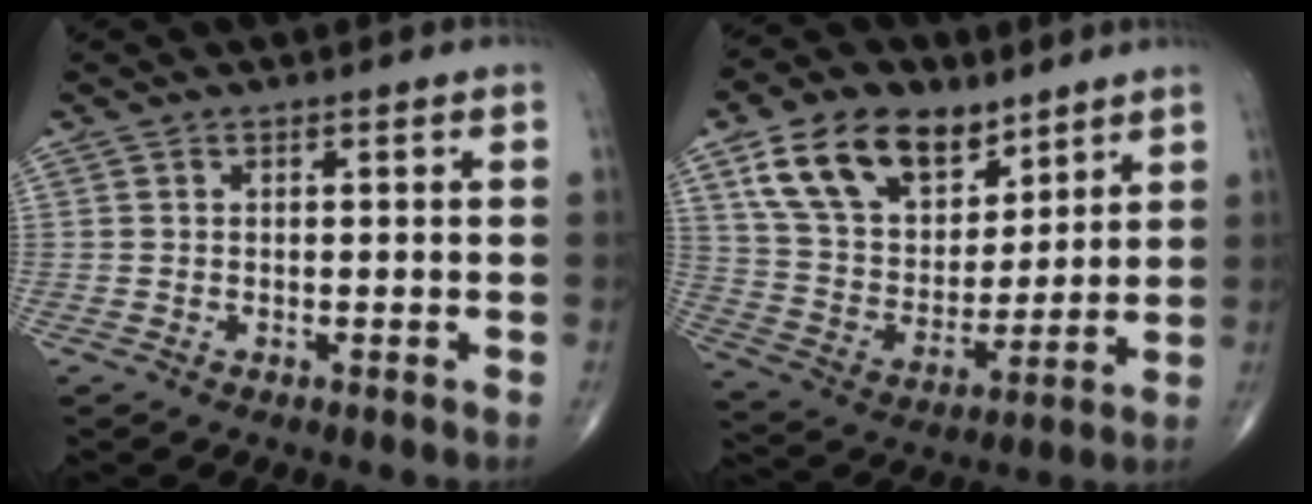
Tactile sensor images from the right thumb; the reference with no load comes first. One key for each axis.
{"total": 18.6, "fx": 10.7, "fy": 11.4, "fz": 10.2, "tx": -0.145, "ty": -0.035, "tz": 0.199}